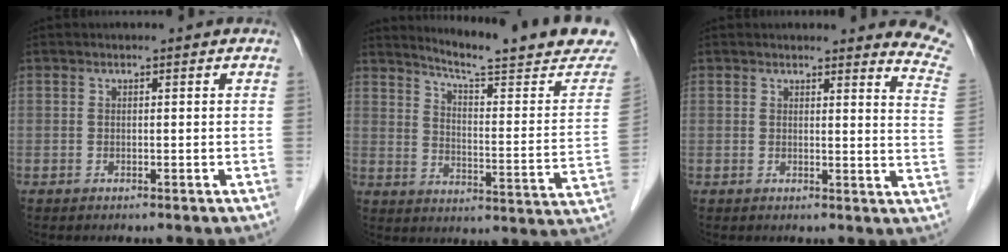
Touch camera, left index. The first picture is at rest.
{"total": 20.0, "force": [17.9, 0.4, 9.0], "torque": [-0.128, -0.075, 0.225]}
{"total": 9.7, "force": [9.6, 0.2, 1.0], "torque": [0.018, -0.086, 0.067]}